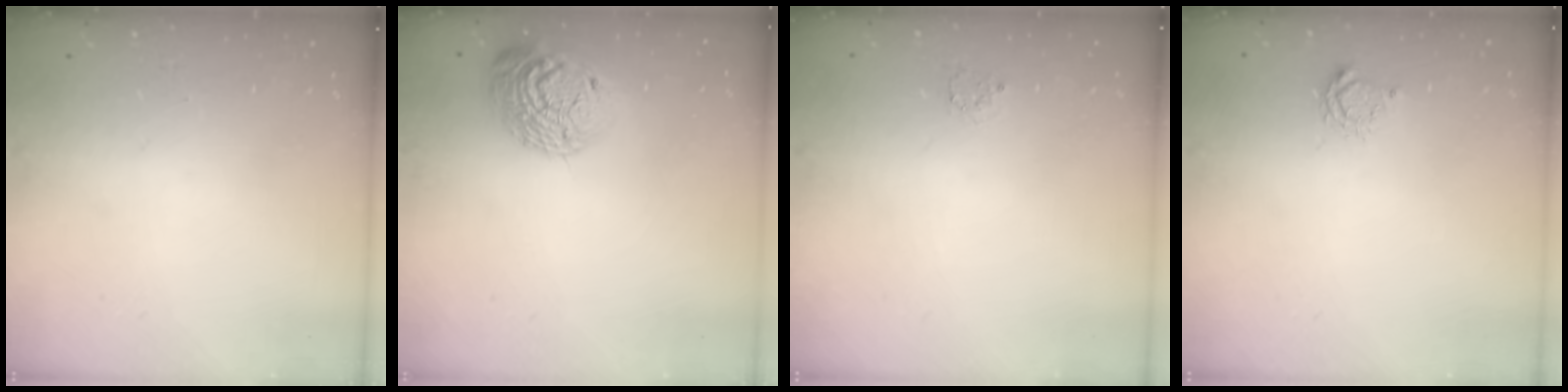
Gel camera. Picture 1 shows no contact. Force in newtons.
{"total": 19.0, "press": 18.9, "slide": 1.2}
{"total": 2.5, "press": 2.5, "slide": 0.3}
{"total": 4.7, "press": 4.7, "slide": 0.6}